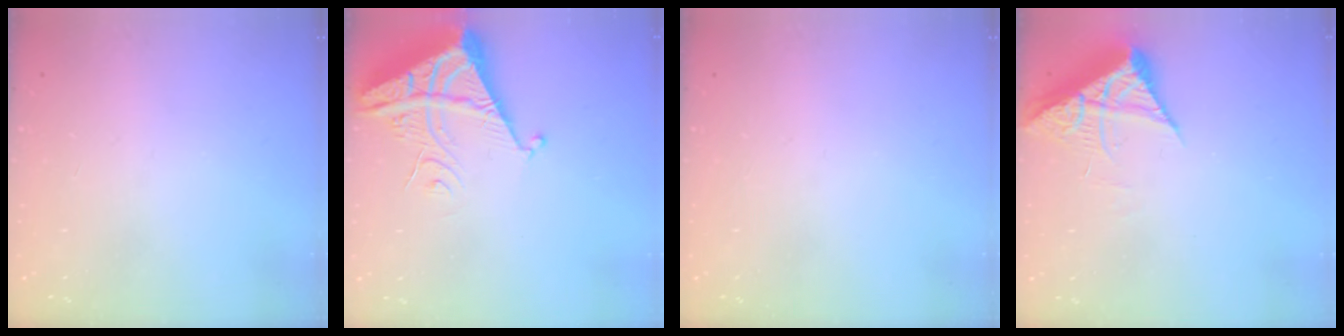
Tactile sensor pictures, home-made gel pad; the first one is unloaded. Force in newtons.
{"total": 7.0, "press": 6.9, "slide": 0.7}
{"total": 0.0}
{"total": 7.5, "press": 7.5, "slide": 0.8}